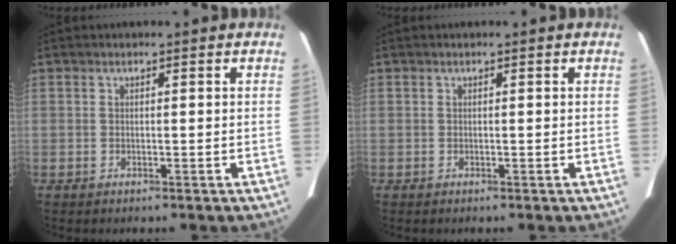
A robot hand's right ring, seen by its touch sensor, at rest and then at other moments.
{"total": 0.0}